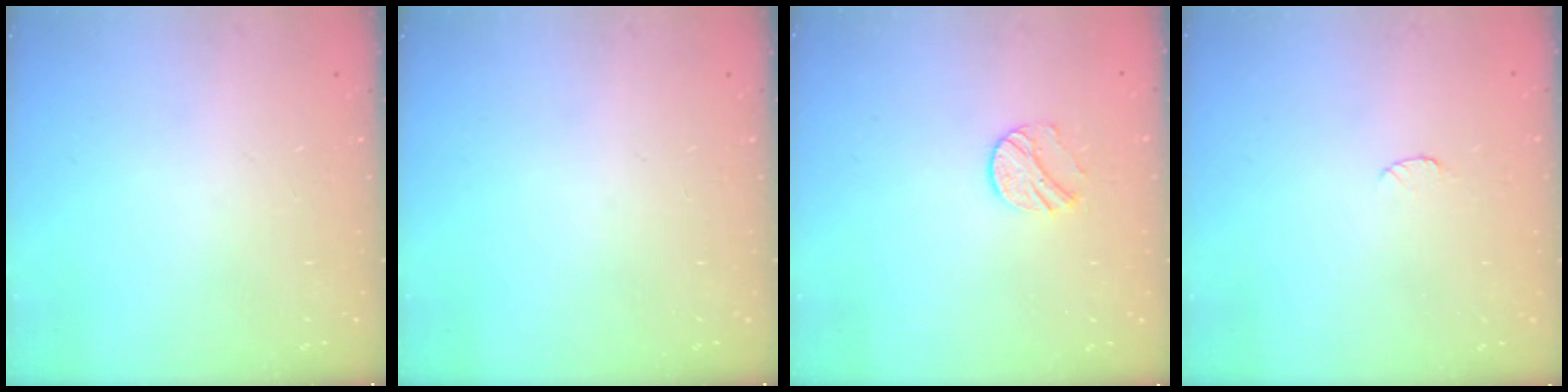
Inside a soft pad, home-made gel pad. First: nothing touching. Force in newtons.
{"total": 0.0}
{"total": 8.3, "press": 8.3, "slide": 0.8}
{"total": 4.8, "press": 4.7, "slide": 0.6}